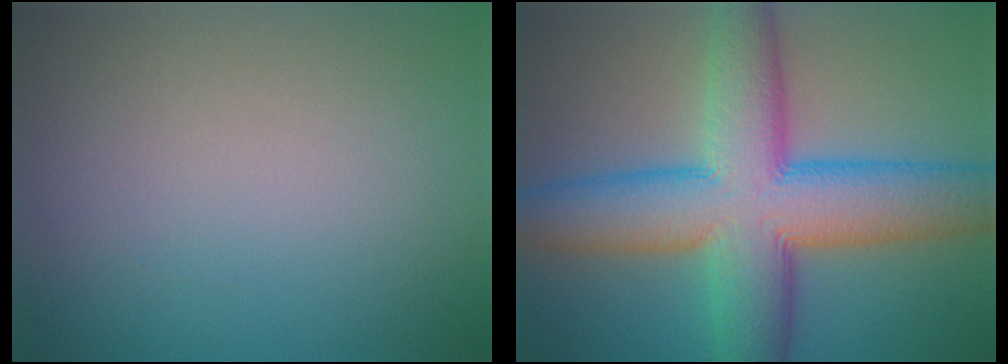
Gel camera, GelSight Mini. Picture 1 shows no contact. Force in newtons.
{"total": 12.1, "press": 12.1, "slide": 0.4}